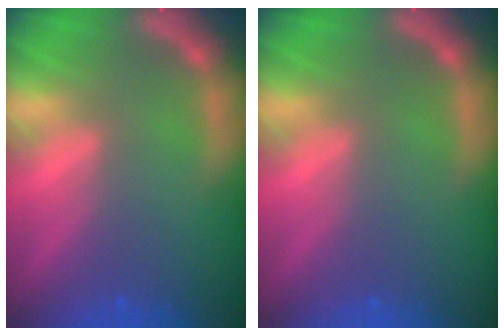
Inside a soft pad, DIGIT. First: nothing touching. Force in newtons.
{"total": 0.0}